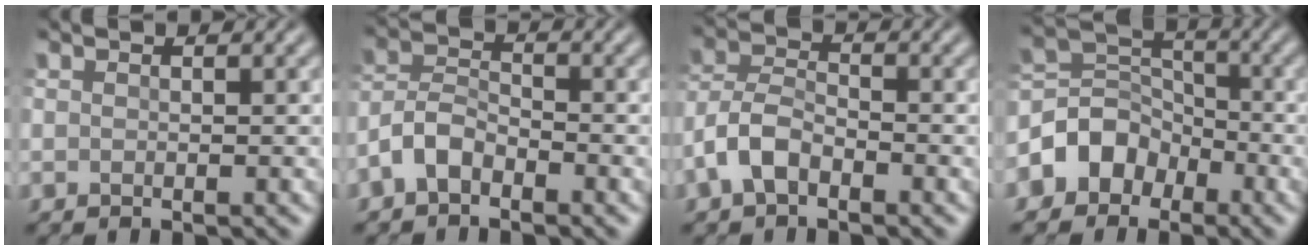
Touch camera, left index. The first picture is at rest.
{"total": 3.1, "force": [-2.0, 1.7, 1.7], "torque": [-0.034, 0.010, -0.050]}
{"total": 3.5, "force": [-1.9, 1.9, 2.2], "torque": [-0.048, 0.011, -0.049]}
{"total": 4.6, "force": [-2.4, 3.7, 1.5], "torque": [-0.014, 0.015, -0.058]}